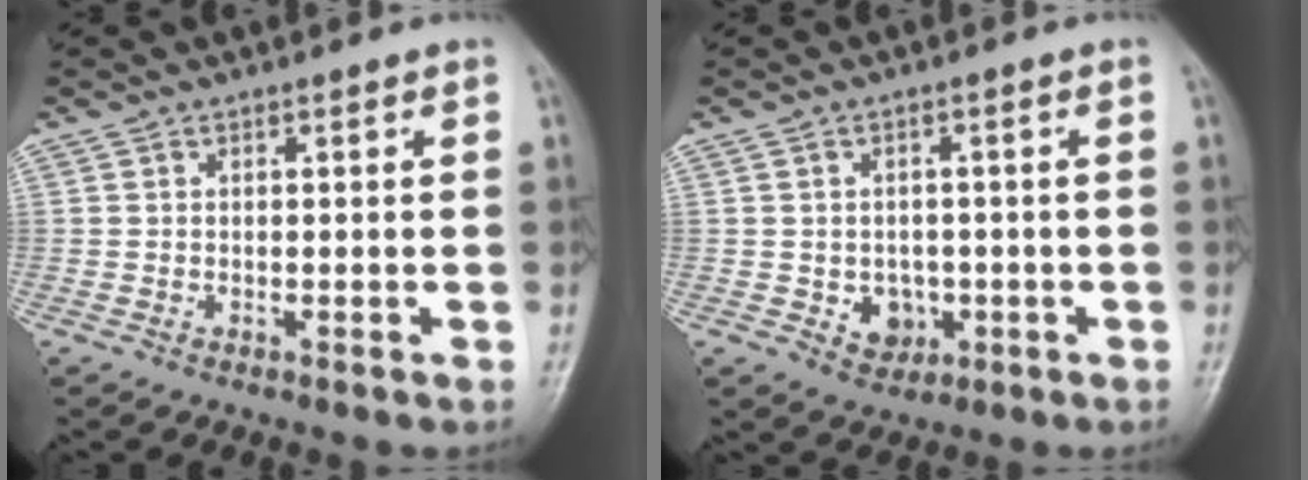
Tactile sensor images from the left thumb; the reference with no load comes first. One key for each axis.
{"total": 4.5, "fx": -1.0, "fy": 3.8, "fz": 2.3, "tx": -0.011, "ty": 0.005, "tz": -0.005}